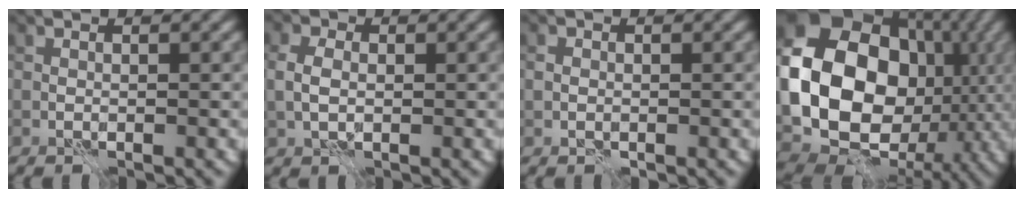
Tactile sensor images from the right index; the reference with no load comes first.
{"total": 2.7, "force": [0.1, 1.9, 1.9], "torque": [-0.051, 0.003, 0.004]}
{"total": 1.2, "force": [-0.2, 1.0, 0.6], "torque": [-0.009, 0.000, -0.006]}
{"total": 20.0, "force": [0.3, 16.2, 11.7], "torque": [-0.237, -0.013, 0.008]}